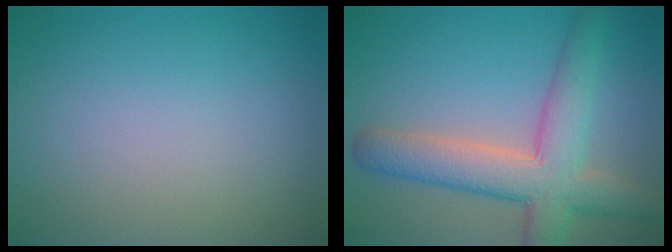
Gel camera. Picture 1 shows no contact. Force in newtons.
{"total": 6.8, "press": 6.8, "slide": 0.5}